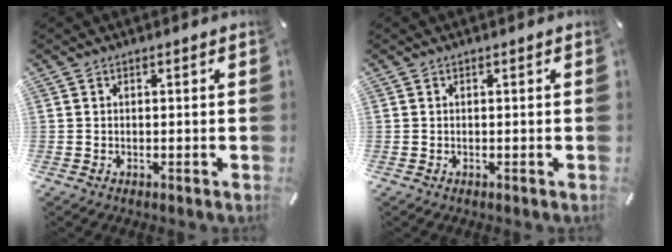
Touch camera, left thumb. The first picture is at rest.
{"total": 0.0}